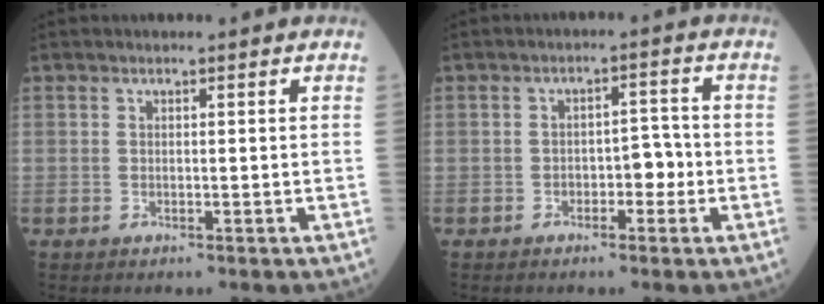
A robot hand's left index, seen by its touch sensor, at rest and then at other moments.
{"total": 3.4, "force": [-1.4, 1.7, 2.6], "torque": [-0.031, 0.011, -0.024]}